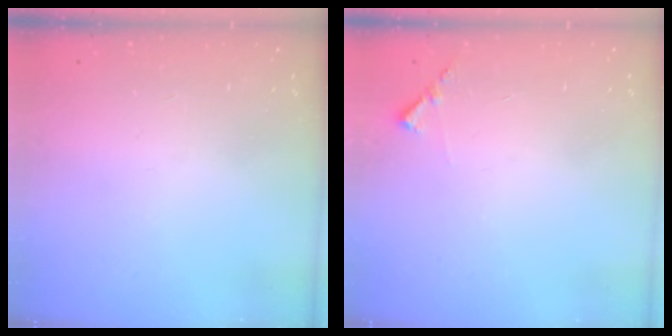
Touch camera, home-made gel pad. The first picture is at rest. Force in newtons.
{"total": 5.8, "press": 5.8, "slide": 0.4}